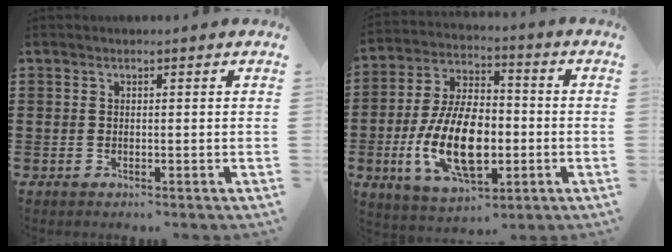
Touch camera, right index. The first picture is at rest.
{"total": 13.6, "force": [-3.3, 6.9, 11.2], "torque": [-0.244, -0.010, -0.062]}